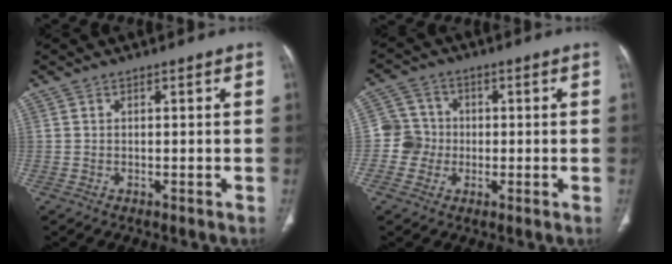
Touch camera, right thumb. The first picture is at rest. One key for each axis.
{"total": 5.9, "fx": -0.8, "fy": 5.8, "fz": 0.7, "tx": 0.017, "ty": 0.013, "tz": -0.024}